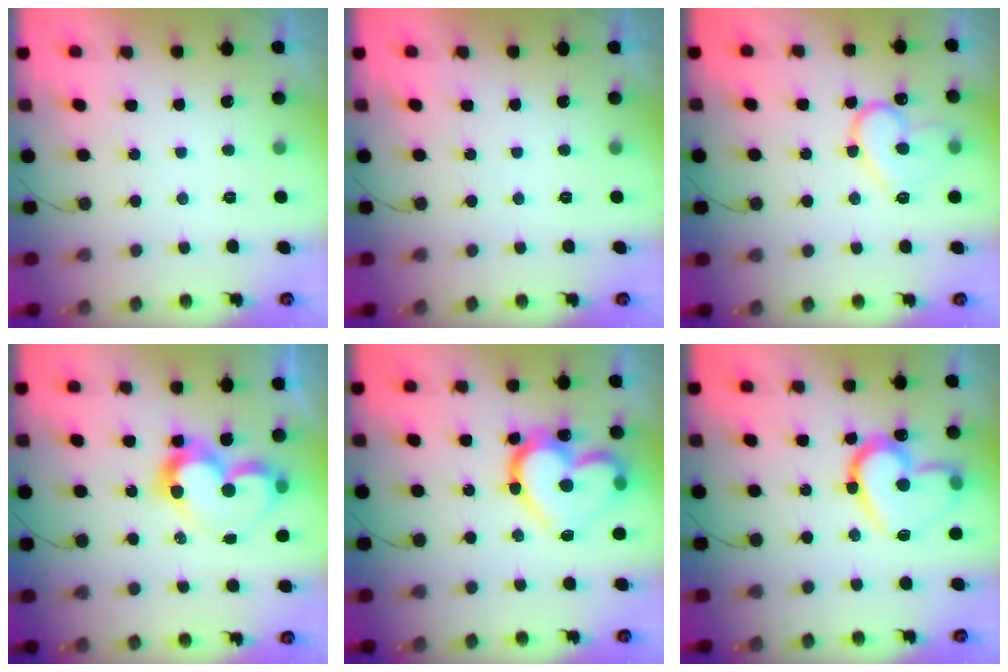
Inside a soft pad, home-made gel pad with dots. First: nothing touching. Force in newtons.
{"total": 0.0}
{"total": 13.2, "press": 13.2, "slide": 1.4}
{"total": 11.4, "press": 10.9, "slide": 3.2}
{"total": 19.5, "press": 19.4, "slide": 2.0}
{"total": 17.9, "press": 17.8, "slide": 2.4}